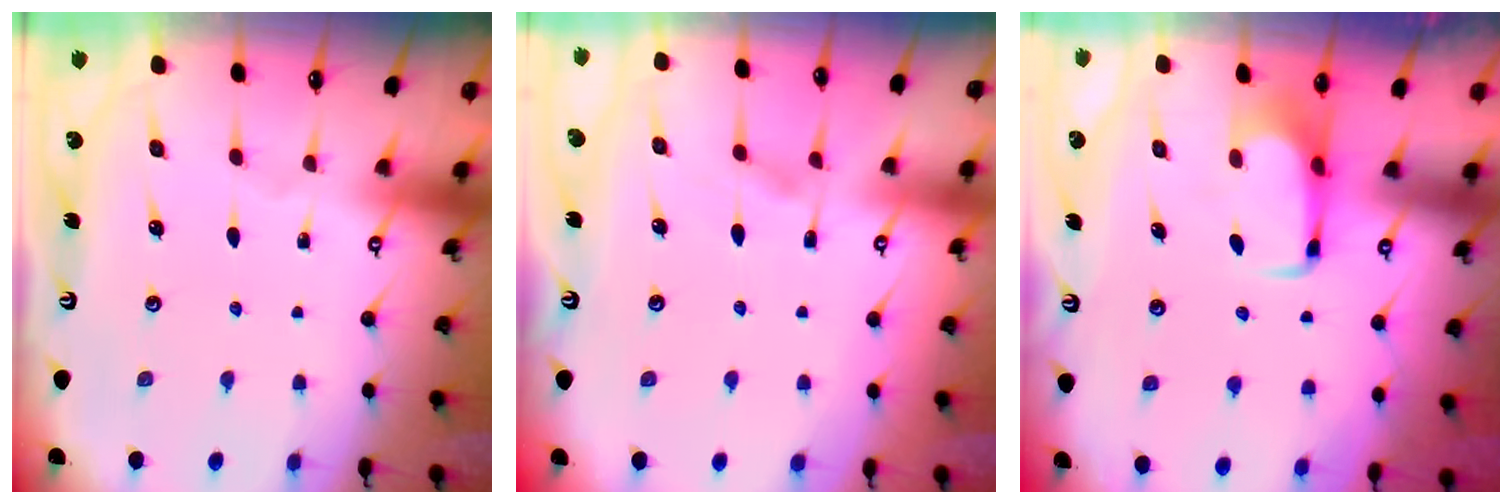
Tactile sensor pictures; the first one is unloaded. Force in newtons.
{"total": 1.3, "press": 0.3, "slide": 1.3}
{"total": 1.7, "press": 1.6, "slide": 0.5}